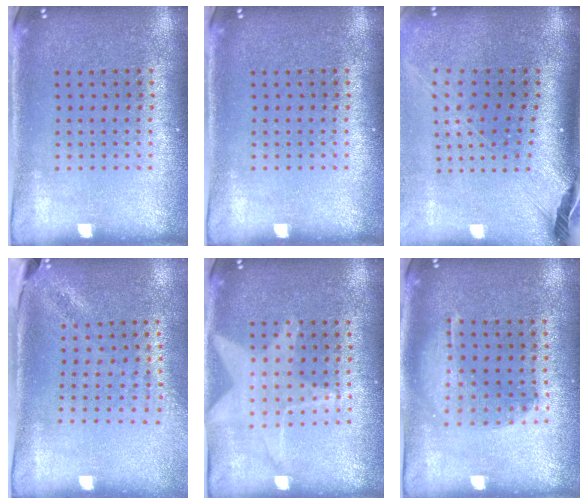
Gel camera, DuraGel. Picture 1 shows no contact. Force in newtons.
{"total": 0.0}
{"total": 2.7, "press": 2.0, "slide": 1.9}
{"total": 1.9, "press": 1.5, "slide": 1.2}
{"total": 1.0, "press": 1.0, "slide": 0.1}
{"total": 1.4, "press": 1.4, "slide": 0.4}